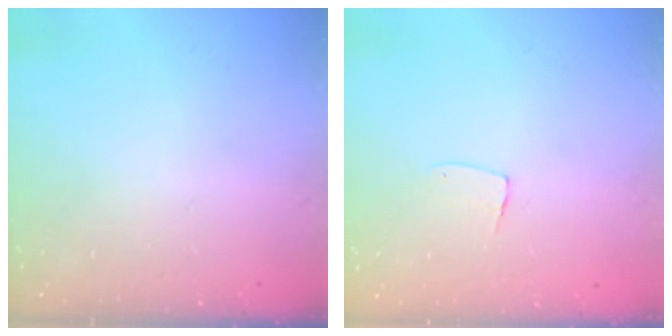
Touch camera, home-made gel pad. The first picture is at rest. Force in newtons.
{"total": 5.4, "press": 5.4, "slide": 0.3}